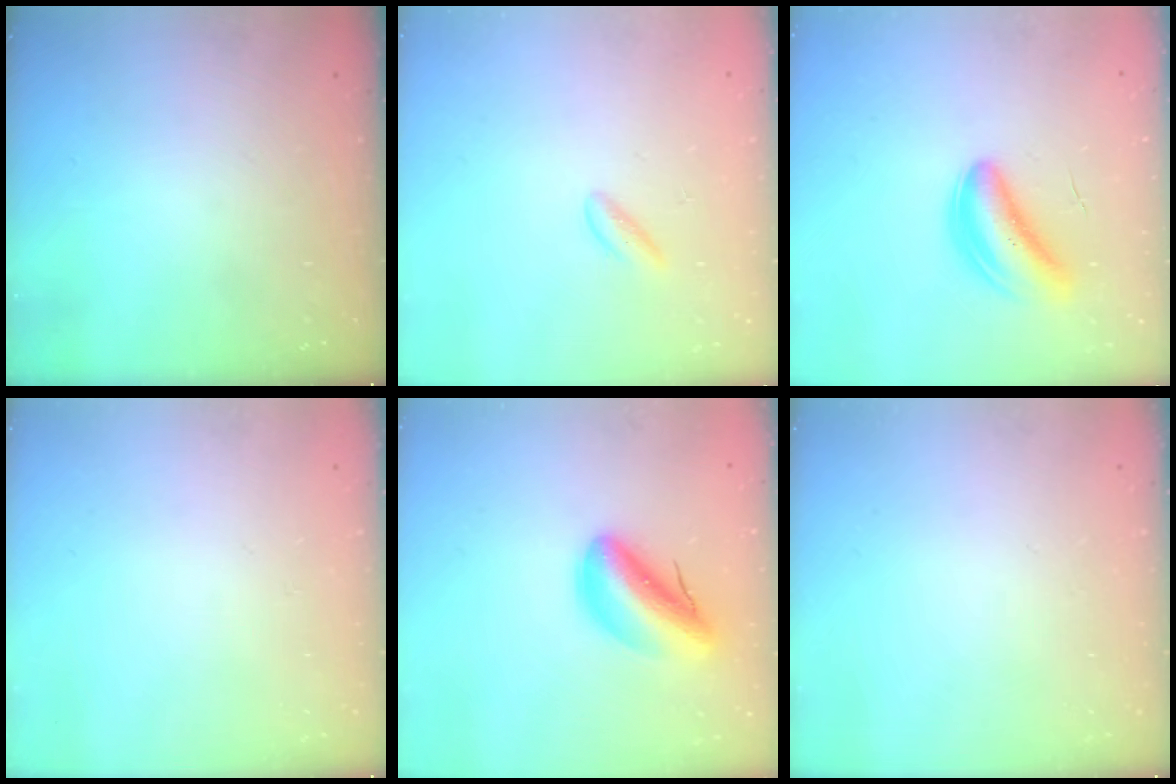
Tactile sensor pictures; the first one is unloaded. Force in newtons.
{"total": 1.4, "press": 1.3, "slide": 0.3}
{"total": 5.3, "press": 4.9, "slide": 2.2}
{"total": 0.0}
{"total": 10.2, "press": 9.7, "slide": 3.0}
{"total": 0.0}